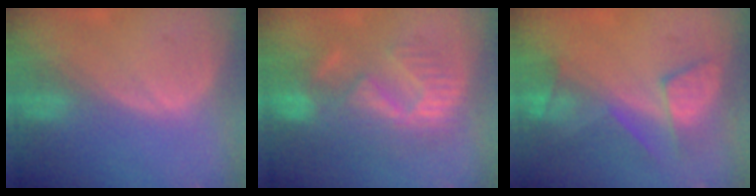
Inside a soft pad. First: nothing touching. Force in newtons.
{"total": 10.8, "press": 9.7, "slide": 4.7}
{"total": 7.6, "press": 7.2, "slide": 2.5}